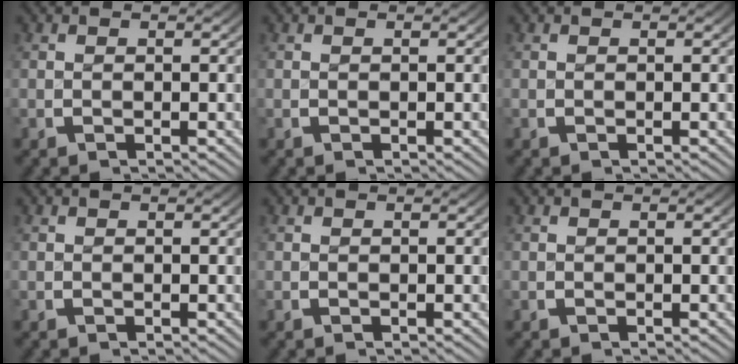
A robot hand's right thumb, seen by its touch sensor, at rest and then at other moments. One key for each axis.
{"total": 0.0}
{"total": 0.0}
{"total": 0.0}
{"total": 0.0}
{"total": 0.0}